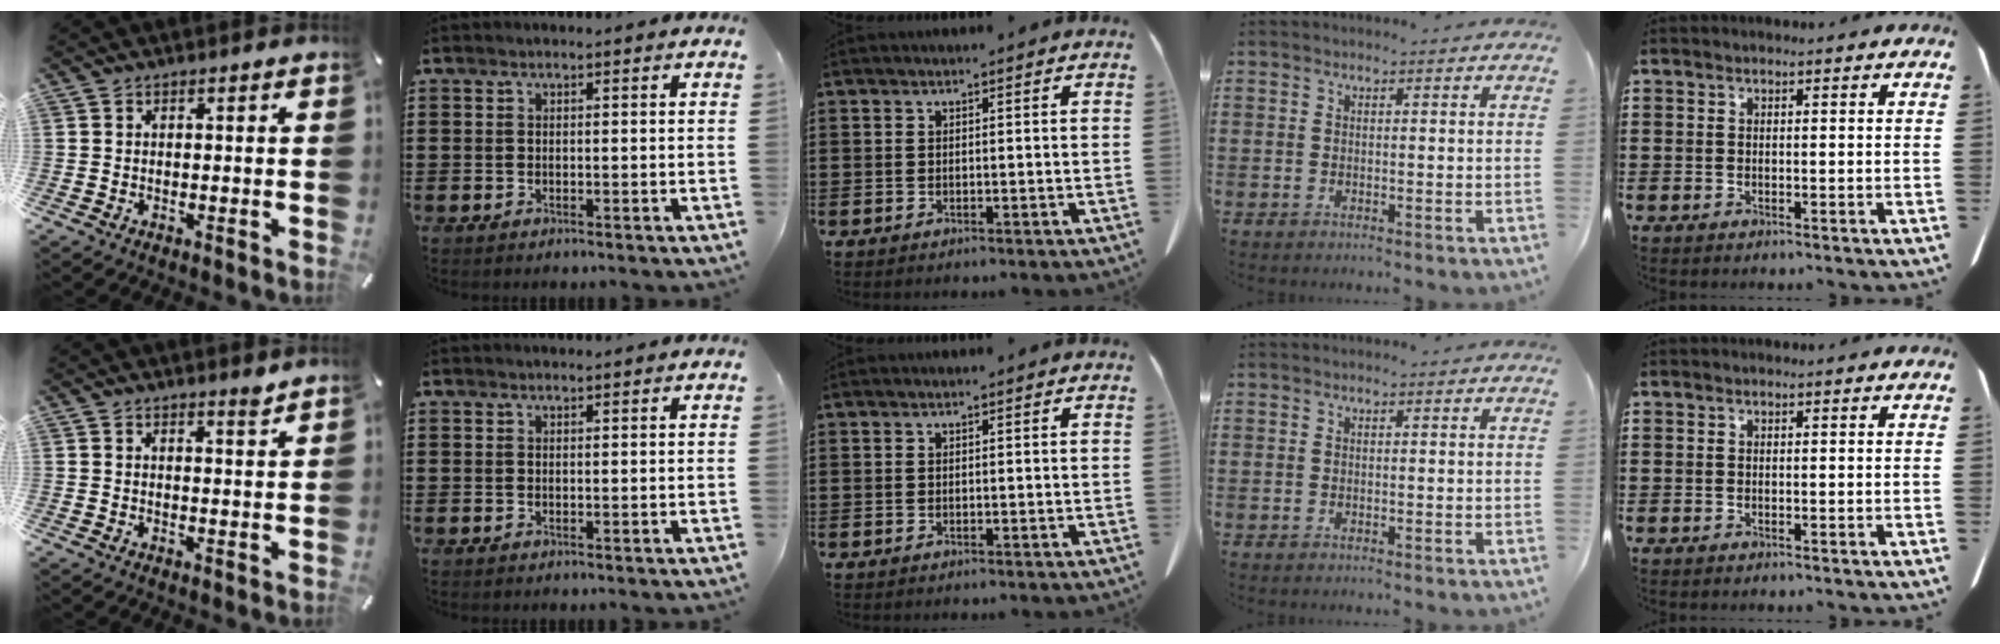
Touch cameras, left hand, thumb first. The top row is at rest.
{"thumb": {"total": 2.2, "force": [2.1, 0.2, 0.5], "torque": [0.003, -0.018, 0.035]}}